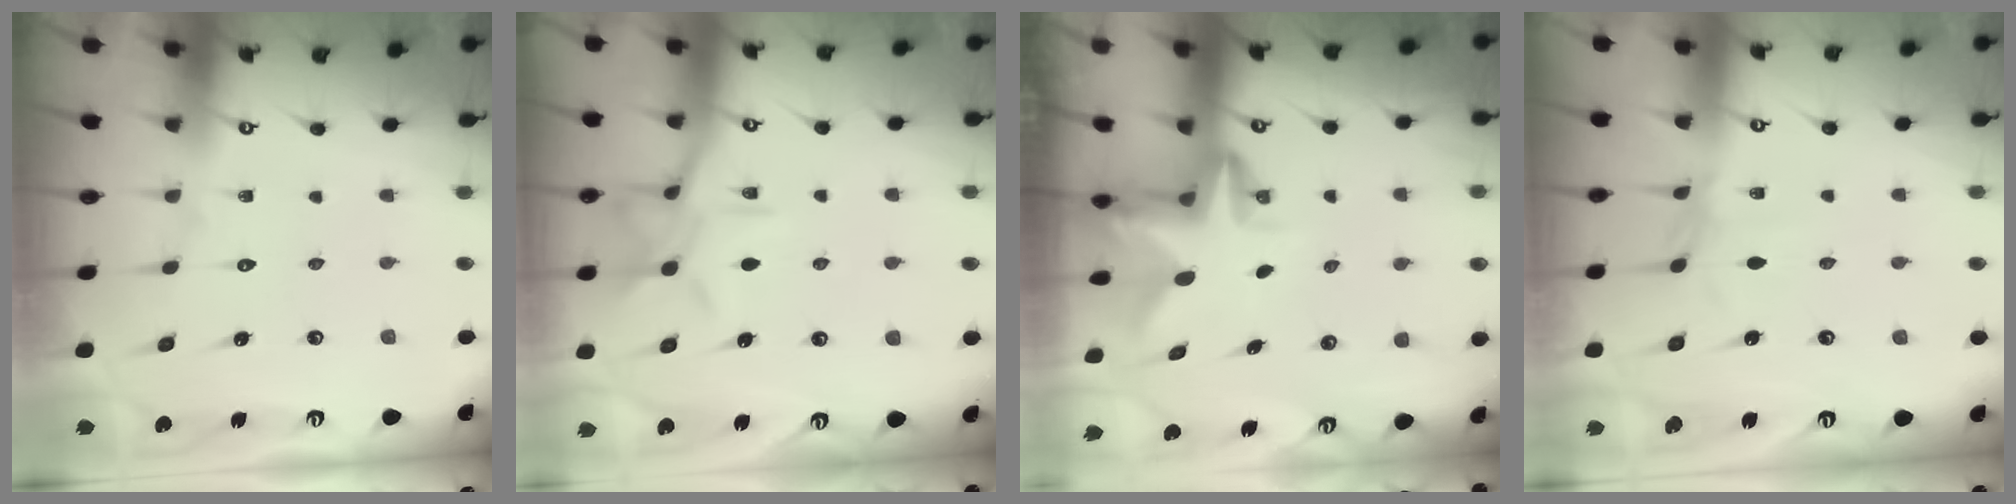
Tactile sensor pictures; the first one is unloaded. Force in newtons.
{"total": 10.4, "press": 10.4, "slide": 0.7}
{"total": 2.7, "press": 2.7, "slide": 0.2}
{"total": 2.1, "press": 2.1, "slide": 0.5}